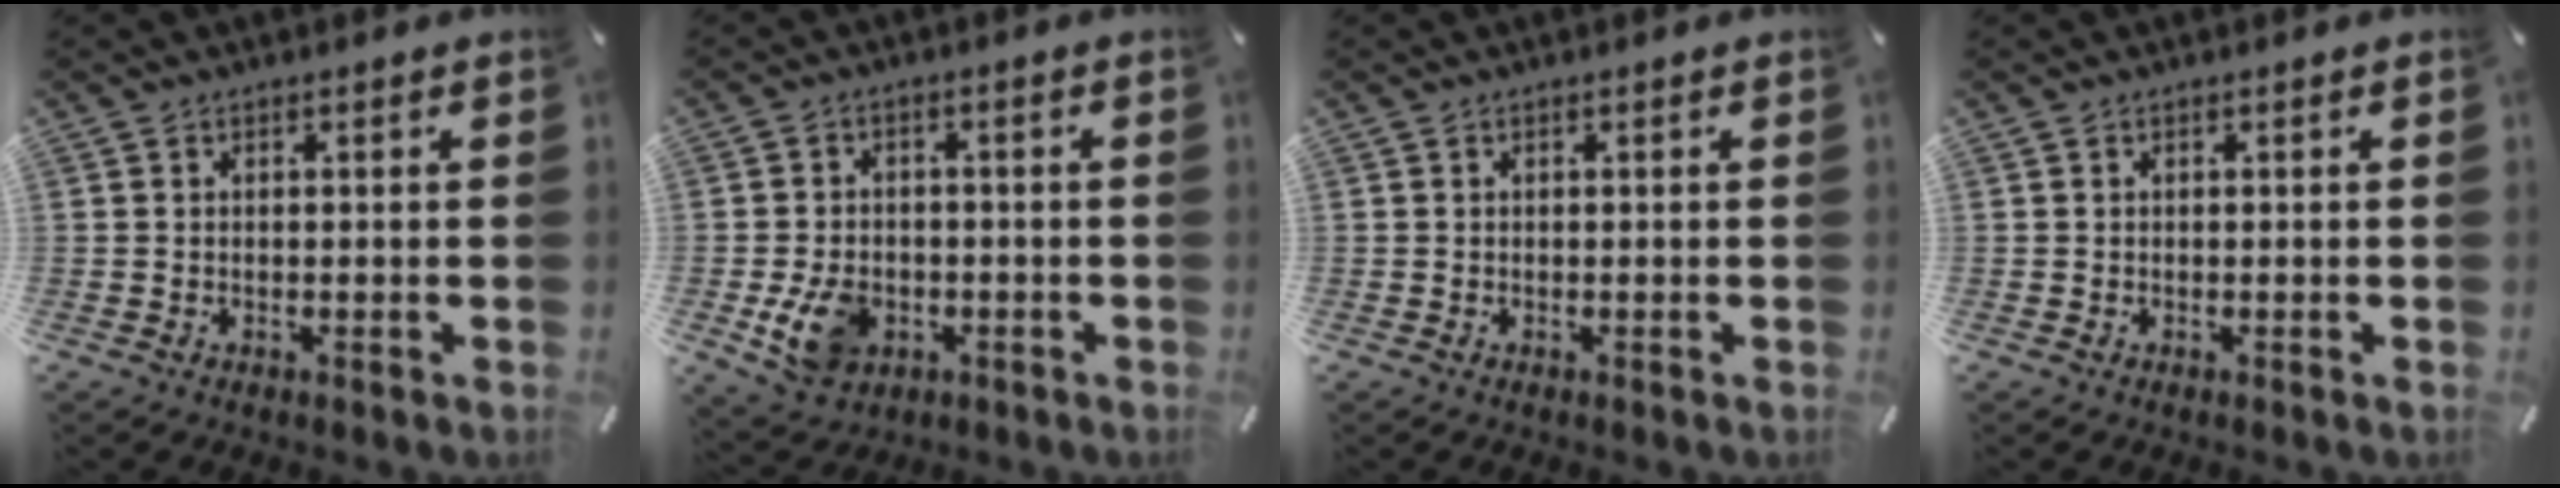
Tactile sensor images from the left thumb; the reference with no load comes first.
{"total": 8.3, "force": [-2.1, 6.5, 4.8], "torque": [-0.099, 0.003, -0.039]}
{"total": 0.0}
{"total": 0.0}